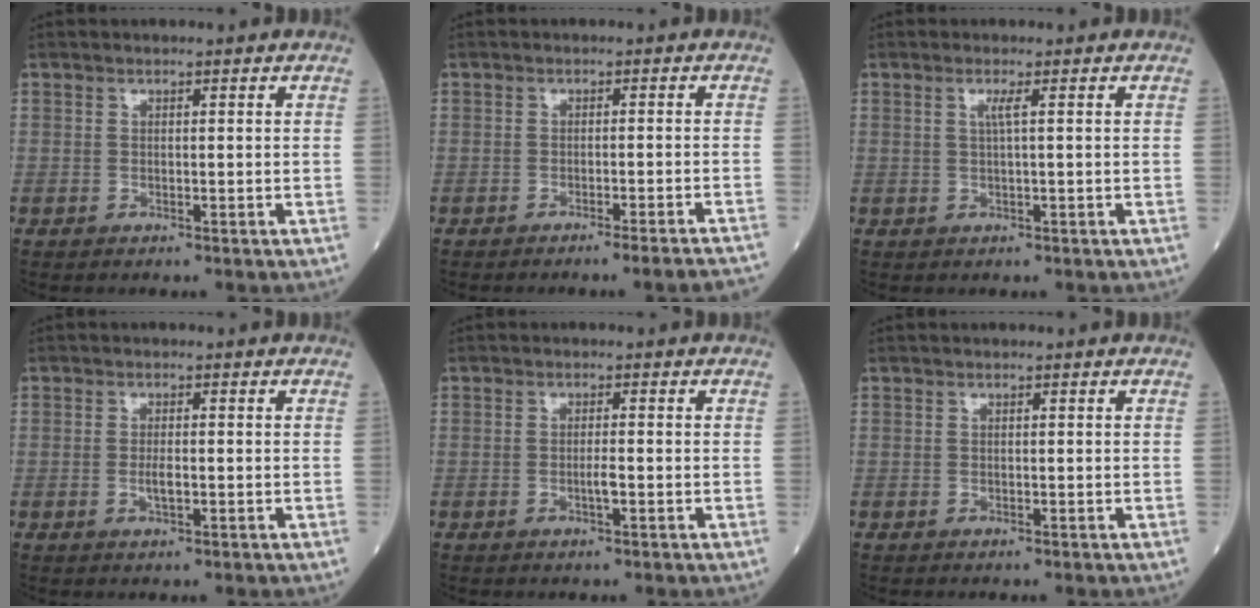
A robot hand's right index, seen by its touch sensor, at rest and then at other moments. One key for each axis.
{"total": 6.3, "fx": -5.6, "fy": -1.2, "fz": 2.7, "tx": -0.013, "ty": -0.011, "tz": -0.071}
{"total": 1.3, "fx": 0.4, "fy": -0.4, "fz": 1.2, "tx": -0.028, "ty": 0.000, "tz": 0.006}
{"total": 1.8, "fx": -0.4, "fy": 0.4, "fz": 1.7, "tx": -0.036, "ty": -0.001, "tz": -0.005}
{"total": 1.5, "fx": -0.5, "fy": 0.0, "fz": 1.4, "tx": -0.028, "ty": -0.001, "tz": -0.010}
{"total": 0.0}